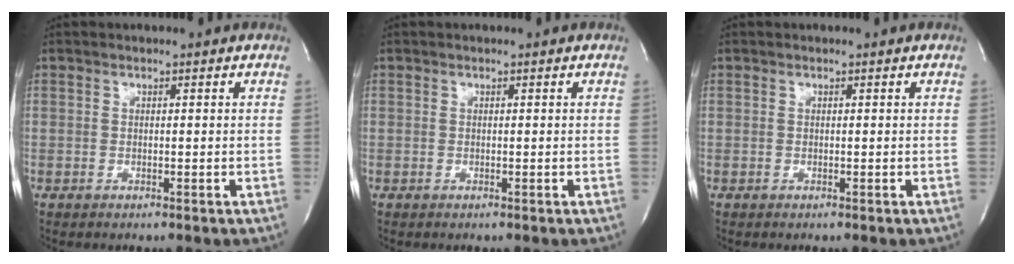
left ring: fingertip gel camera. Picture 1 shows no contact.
{"total": 0.0}
{"total": 0.0}